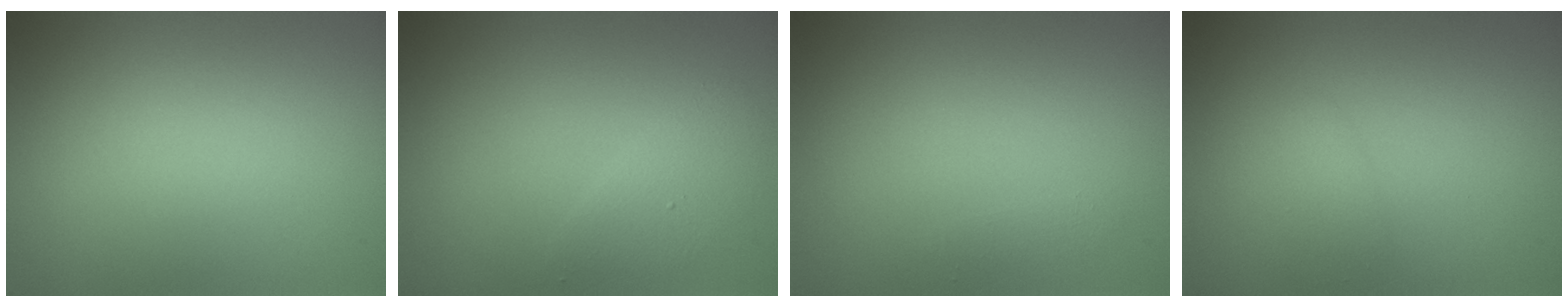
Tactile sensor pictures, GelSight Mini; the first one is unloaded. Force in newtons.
{"total": 2.0, "press": 2.0, "slide": 0.2}
{"total": 0.5, "press": 0.5, "slide": 0.1}
{"total": 1.0, "press": 1.0, "slide": 0.1}